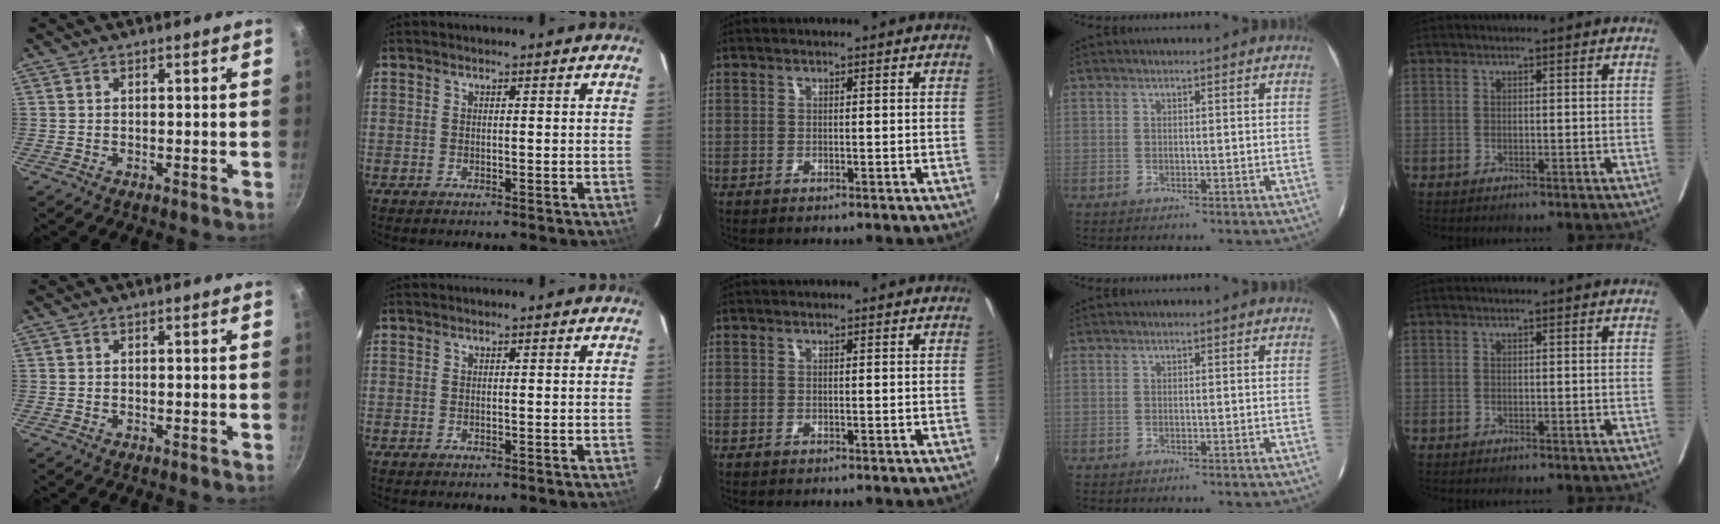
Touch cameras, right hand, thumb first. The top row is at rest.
{}